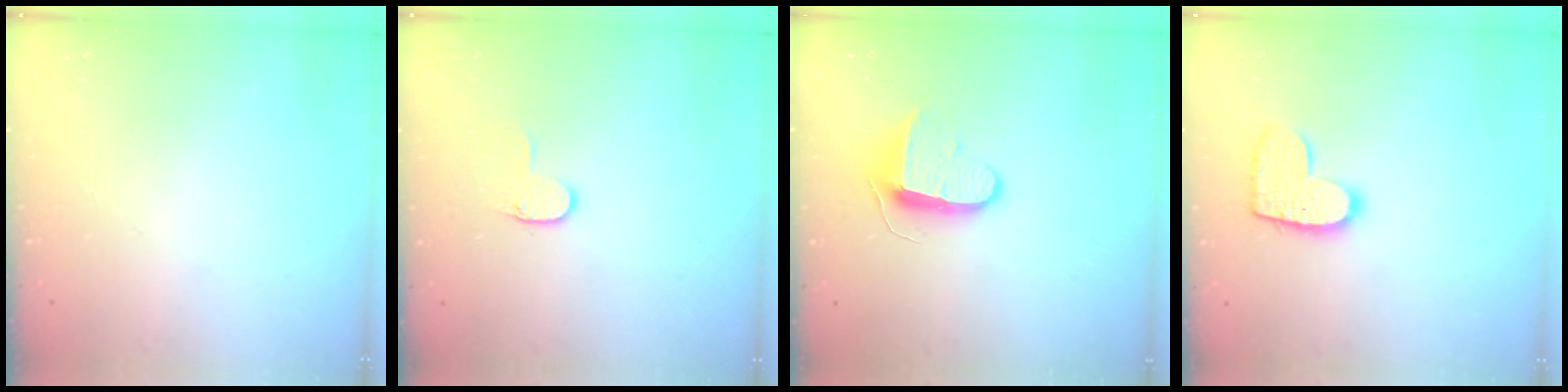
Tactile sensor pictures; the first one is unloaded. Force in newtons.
{"total": 5.1, "press": 5.1, "slide": 0.5}
{"total": 9.1, "press": 9.1, "slide": 0.3}
{"total": 11.2, "press": 11.2, "slide": 0.7}